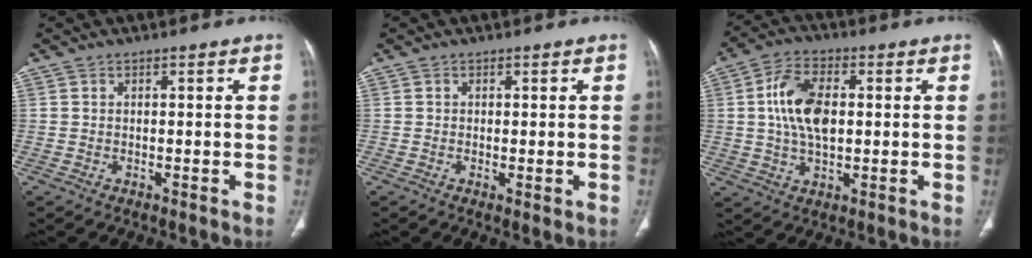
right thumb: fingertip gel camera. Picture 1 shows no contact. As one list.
[{"total": 1.4, "force": [-0.3, 0.4, 1.3], "torque": [-0.028, -0.006, -0.002]}, {"total": 11.1, "force": [1.3, 6.2, 9.2], "torque": [-0.171, 0.006, 0.024]}]